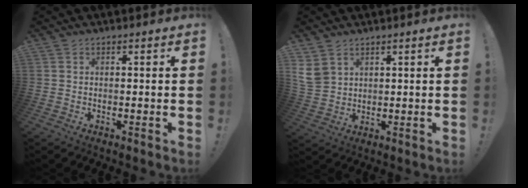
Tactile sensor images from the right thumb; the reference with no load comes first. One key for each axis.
{"total": 6.2, "fx": 3.6, "fy": 4.2, "fz": 2.7, "tx": -0.050, "ty": -0.015, "tz": 0.074}